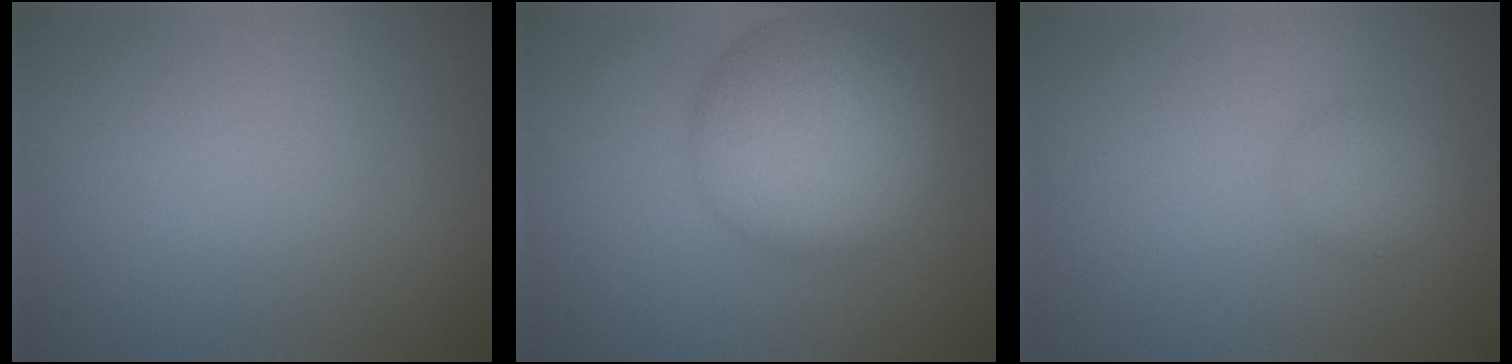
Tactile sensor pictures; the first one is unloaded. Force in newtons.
{"total": 9.5, "press": 9.5, "slide": 0.5}
{"total": 2.0, "press": 2.0, "slide": 0.0}